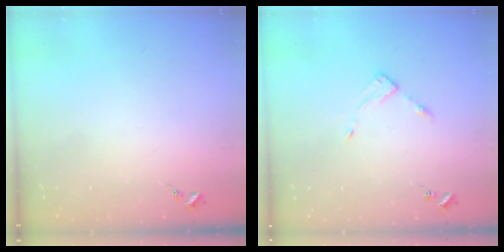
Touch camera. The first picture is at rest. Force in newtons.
{"total": 3.5, "press": 3.5, "slide": 0.4}